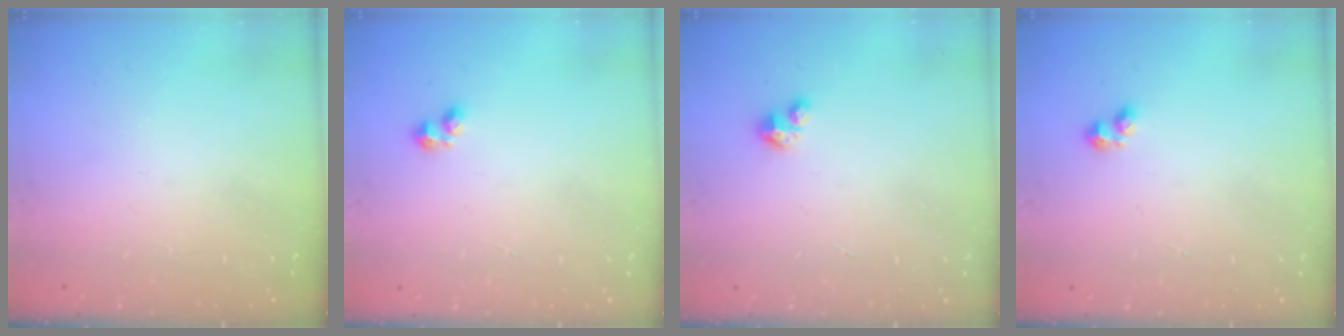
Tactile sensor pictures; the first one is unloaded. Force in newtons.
{"total": 2.2, "press": 2.1, "slide": 0.6}
{"total": 1.9, "press": 1.9, "slide": 0.1}
{"total": 2.2, "press": 2.1, "slide": 0.6}